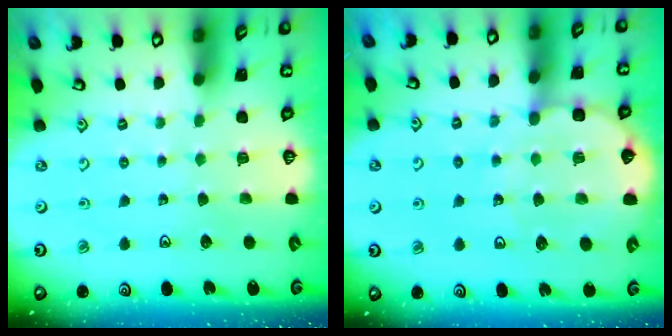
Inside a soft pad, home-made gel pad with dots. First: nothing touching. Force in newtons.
{"total": 8.1, "press": 7.9, "slide": 2.0}